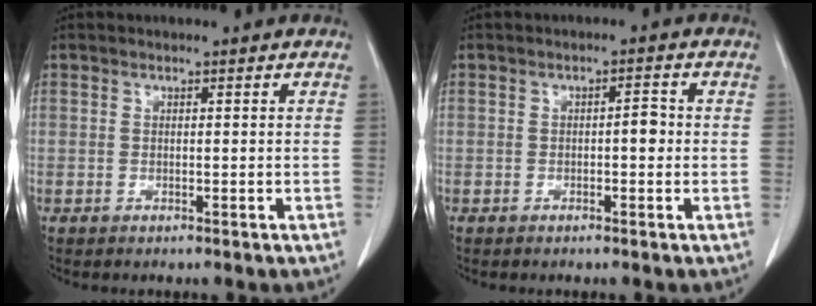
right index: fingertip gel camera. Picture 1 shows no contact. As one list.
[{"total": 2.0, "force": [-0.2, 0.7, 1.9], "torque": [-0.023, 0.005, -0.005]}]